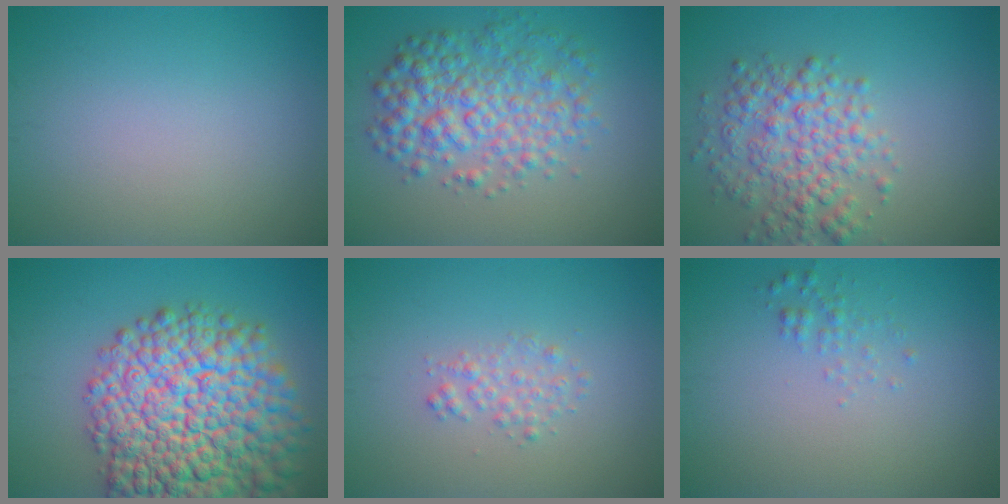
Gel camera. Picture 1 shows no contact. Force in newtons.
{"total": 6.1, "press": 6.0, "slide": 0.1}
{"total": 5.1, "press": 5.1, "slide": 0.1}
{"total": 16.3, "press": 16.3, "slide": 0.7}
{"total": 1.5, "press": 1.5, "slide": 0.0}
{"total": 1.1, "press": 1.1, "slide": 0.0}